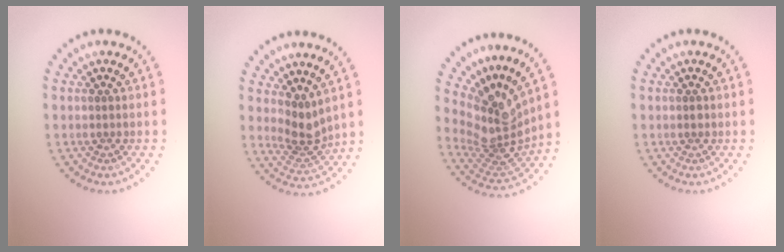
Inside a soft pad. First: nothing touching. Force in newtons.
{"total": 2.8, "press": 2.1, "slide": 1.8}
{"total": 4.5, "press": 3.0, "slide": 3.3}
{"total": 0.7, "press": 0.7, "slide": 0.1}